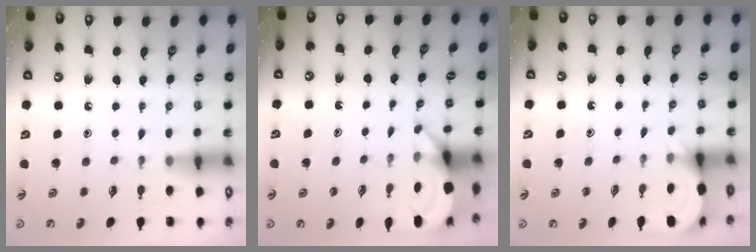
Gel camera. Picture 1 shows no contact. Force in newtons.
{"total": 3.9, "press": 3.9, "slide": 0.1}
{"total": 3.1, "press": 3.1, "slide": 0.2}